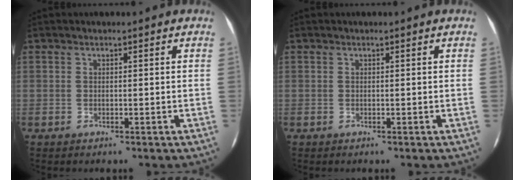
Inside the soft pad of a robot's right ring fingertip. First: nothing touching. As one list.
[{"total": 0.0}]